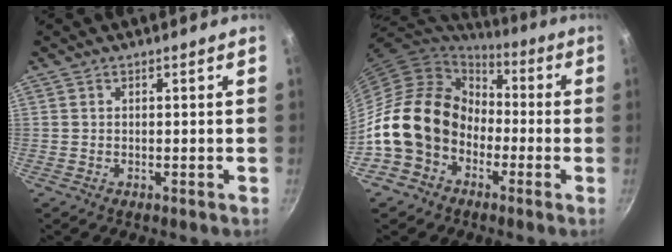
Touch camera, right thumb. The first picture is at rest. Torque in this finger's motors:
{"motor_torque": [0.98, 2.50, 1.42, -1.35, 0.45]}